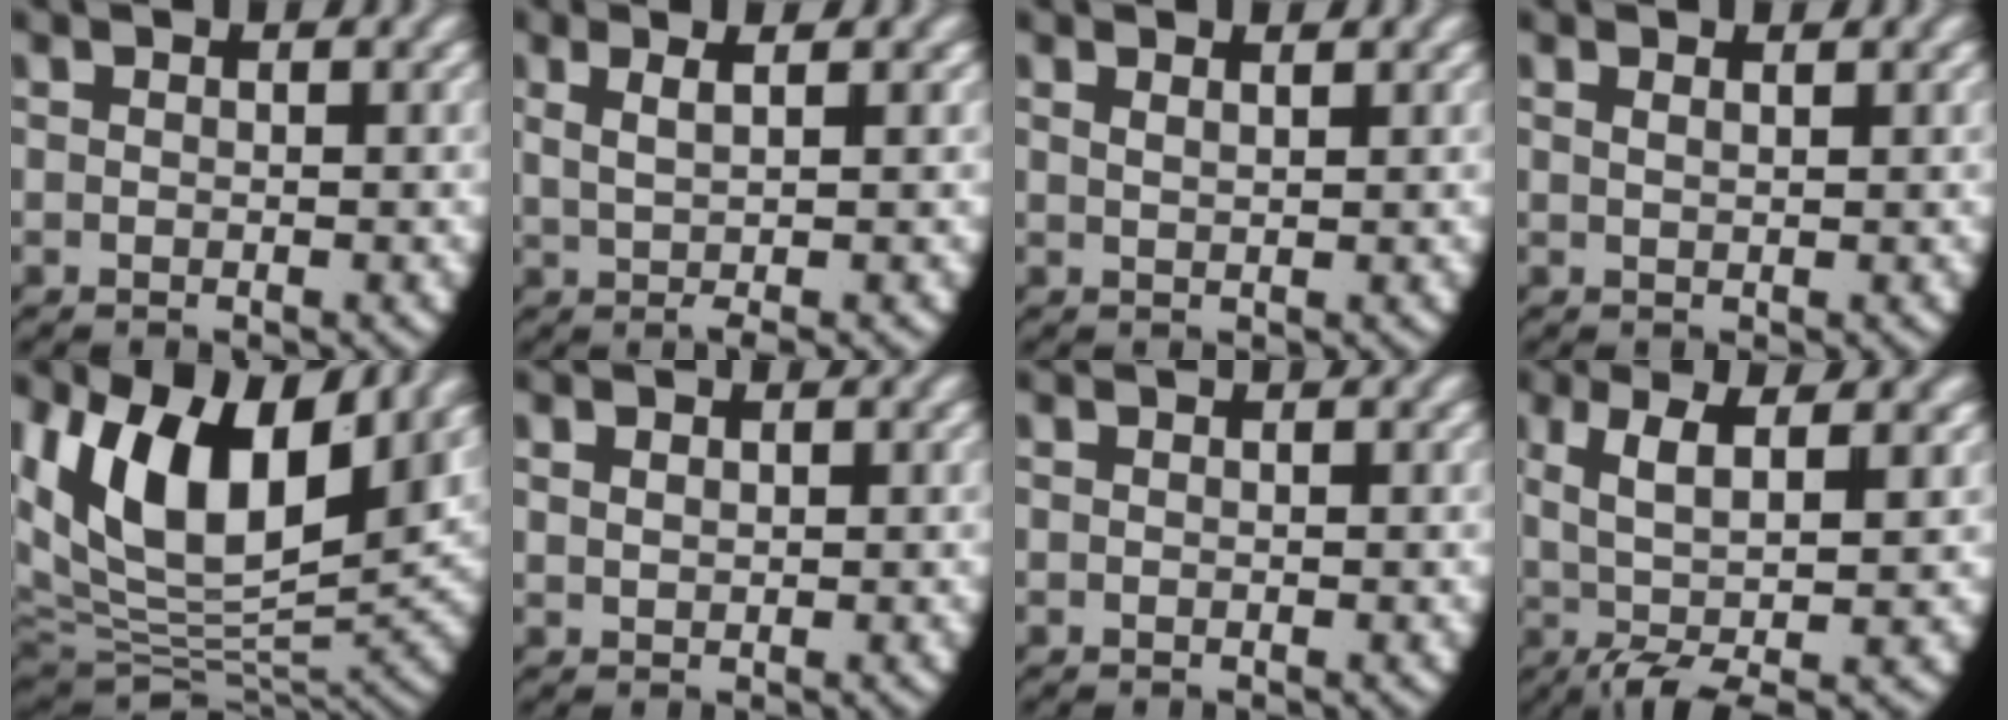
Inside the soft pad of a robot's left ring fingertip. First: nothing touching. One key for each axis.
{"total": 4.2, "fx": 0.8, "fy": 1.4, "fz": 3.8, "tx": -0.057, "ty": 0.011, "tz": 0.012}
{"total": 1.2, "fx": 1.0, "fy": -0.6, "fz": 0.2, "tx": -0.009, "ty": -0.009, "tz": 0.026}
{"total": 1.0, "fx": 0.7, "fy": -0.6, "fz": 0.3, "tx": -0.009, "ty": -0.009, "tz": 0.020}
{"total": 14.7, "fx": 3.0, "fy": 9.7, "fz": 10.7, "tx": -0.229, "ty": -0.043, "tz": 0.068}
{"total": 0.8, "fx": 0.5, "fy": 0.5, "fz": 0.3, "tx": -0.012, "ty": -0.013, "tz": 0.022}
{"total": 0.0}
{"total": 7.3, "fx": -0.4, "fy": 3.4, "fz": 6.4, "tx": -0.116, "ty": -0.020, "tz": 0.012}